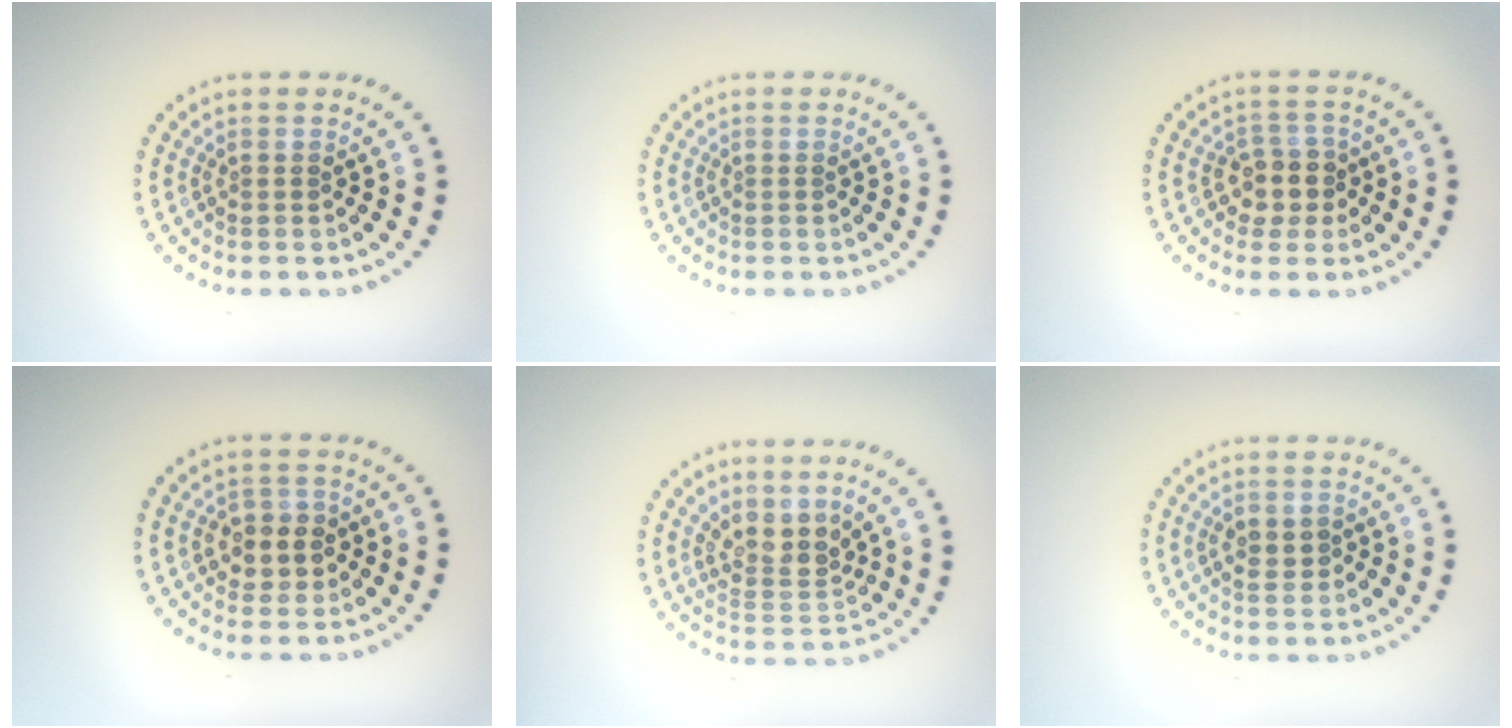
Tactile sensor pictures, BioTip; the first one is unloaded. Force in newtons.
{"total": 0.0}
{"total": 2.8, "press": 2.5, "slide": 1.3}
{"total": 2.7, "press": 2.6, "slide": 0.7}
{"total": 3.2, "press": 2.5, "slide": 2.0}
{"total": 1.3, "press": 1.3, "slide": 0.1}